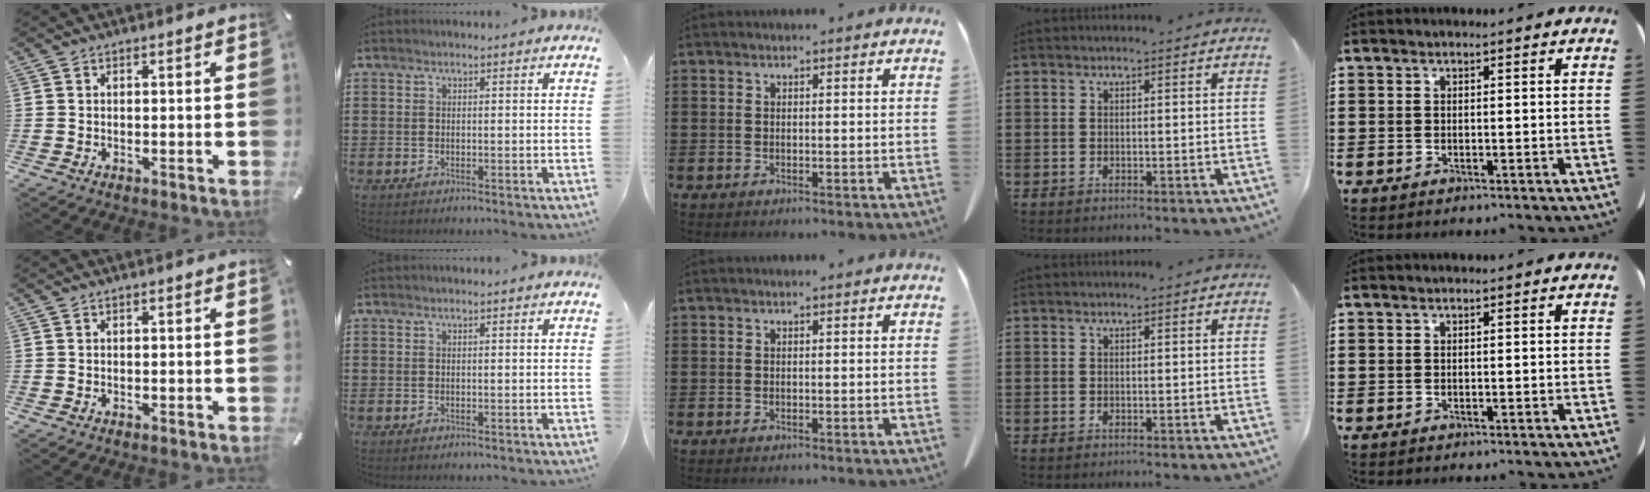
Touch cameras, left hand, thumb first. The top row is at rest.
{}